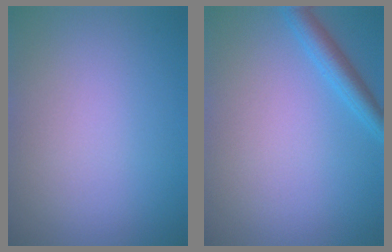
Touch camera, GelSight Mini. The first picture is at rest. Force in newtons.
{"total": 2.5, "press": 2.4, "slide": 0.1}